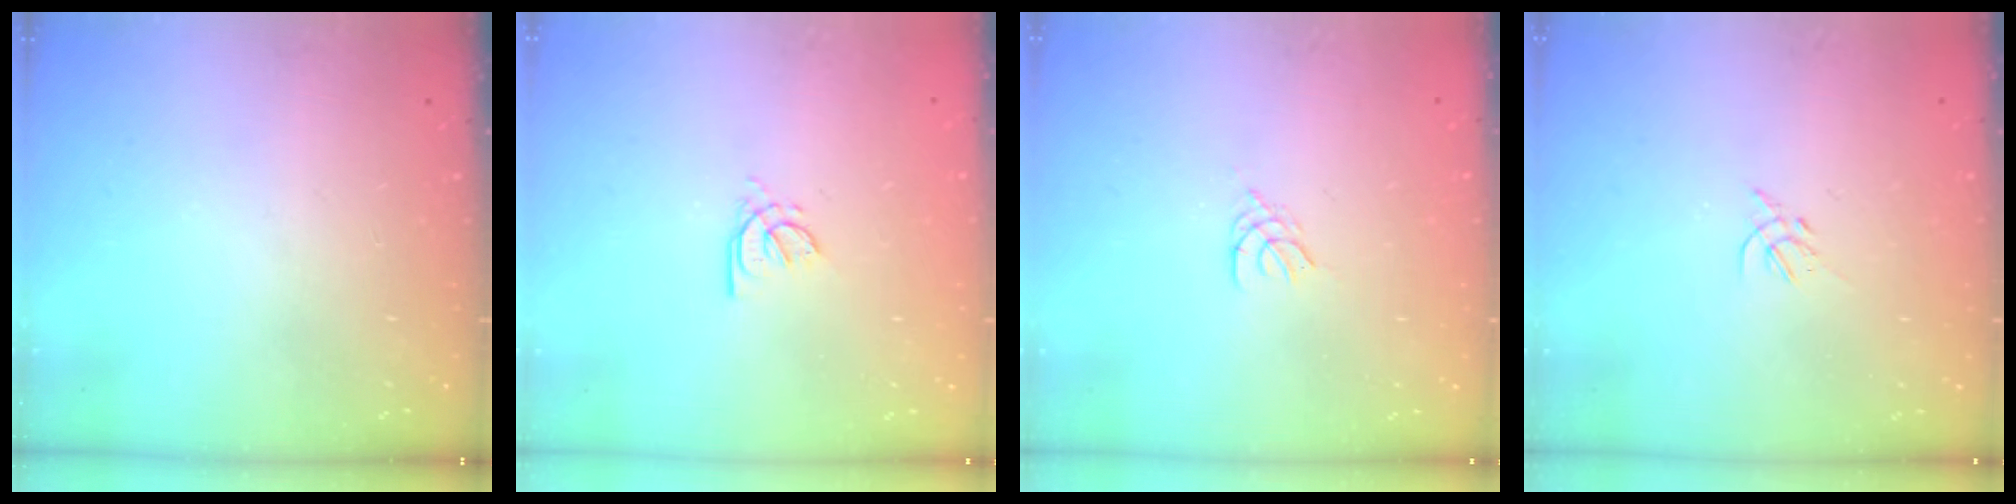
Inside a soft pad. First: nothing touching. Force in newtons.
{"total": 2.4, "press": 2.4, "slide": 0.6}
{"total": 2.1, "press": 2.0, "slide": 0.4}
{"total": 1.4, "press": 1.3, "slide": 0.5}